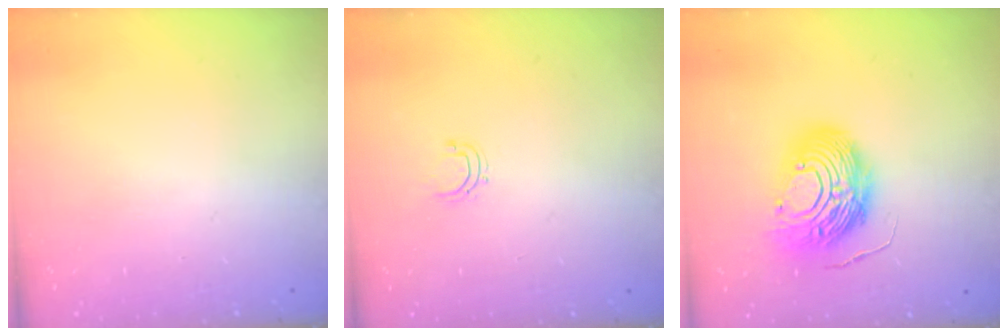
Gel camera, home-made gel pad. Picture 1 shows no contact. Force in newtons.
{"total": 3.8, "press": 3.8, "slide": 0.3}
{"total": 14.5, "press": 14.4, "slide": 1.5}